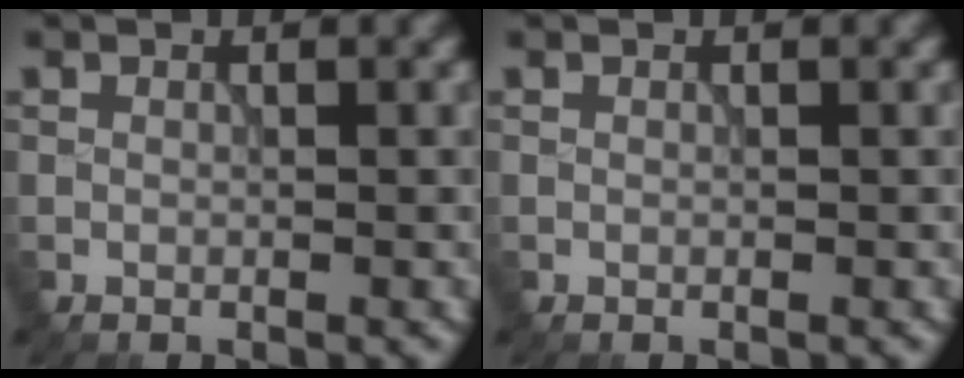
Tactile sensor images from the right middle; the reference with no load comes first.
{"total": 0.0}